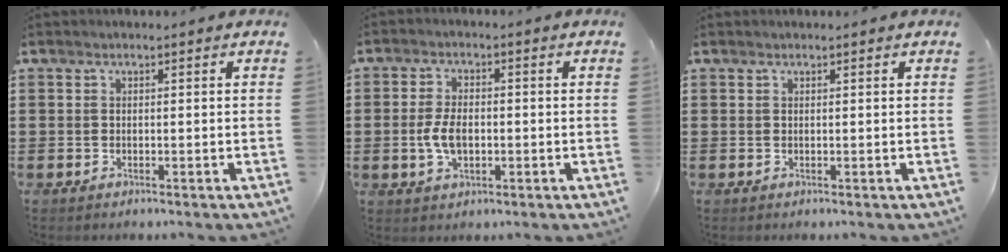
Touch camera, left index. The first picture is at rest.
{"total": 5.1, "force": [-0.7, 2.7, 4.2], "torque": [-0.097, -0.003, -0.016]}
{"total": 0.0}